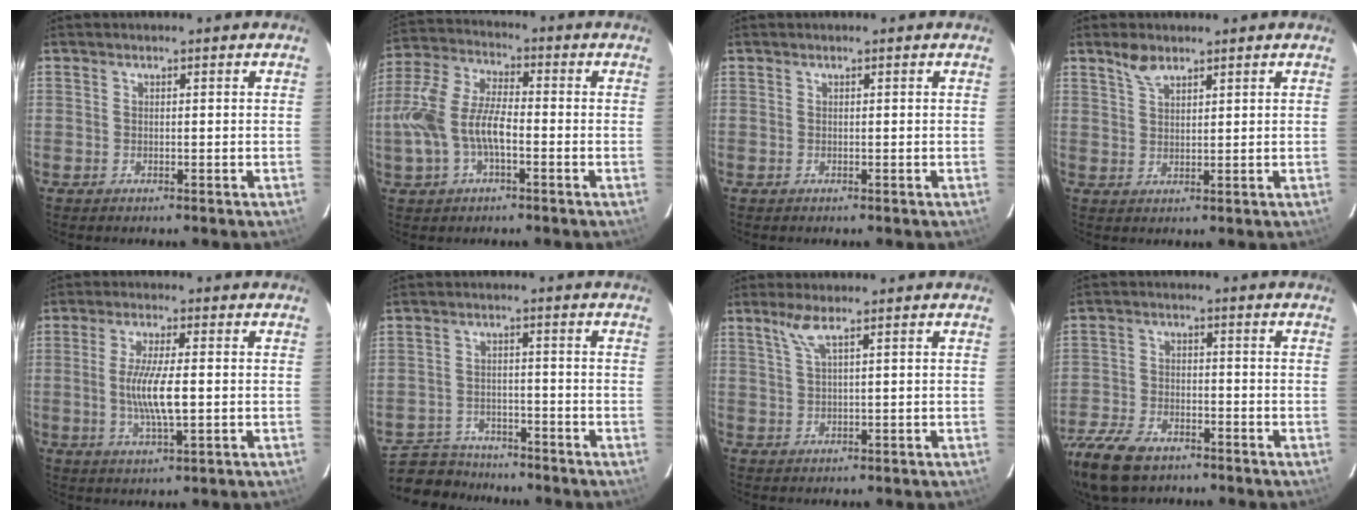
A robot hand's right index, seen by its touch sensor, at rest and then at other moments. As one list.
[{"total": 12.5, "force": [-2.8, 6.0, 10.5], "torque": [-0.229, 0.010, -0.054]}, {"total": 0.0}, {"total": 3.6, "force": [2.7, 1.5, 1.8], "torque": [-0.033, 0.006, 0.052]}, {"total": 8.1, "force": [-0.6, 1.4, 8.0], "torque": [-0.151, -0.008, -0.010]}, {"total": 9.5, "force": [-8.2, 4.6, 1.7], "torque": [-0.061, 0.014, -0.125]}, {"total": 3.0, "force": [1.8, -0.3, 2.4], "torque": [-0.052, 0.000, 0.041]}, {"total": 14.2, "force": [-9.9, 7.4, 7.0], "torque": [-0.189, -0.017, -0.191]}]